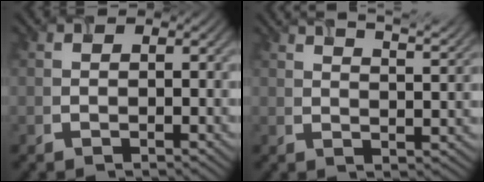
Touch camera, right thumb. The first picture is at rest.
{"total": 9.3, "force": [7.1, 2.3, 5.6], "torque": [-0.069, 0.016, 0.074]}